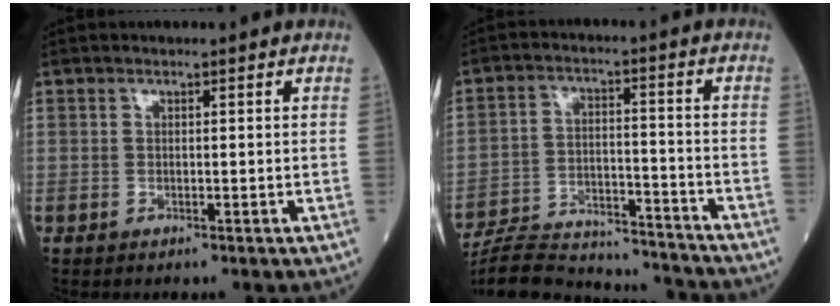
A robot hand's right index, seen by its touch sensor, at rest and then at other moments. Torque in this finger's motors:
{"motor_torque": [-0.49, -0.30, -0.42, -0.10]}